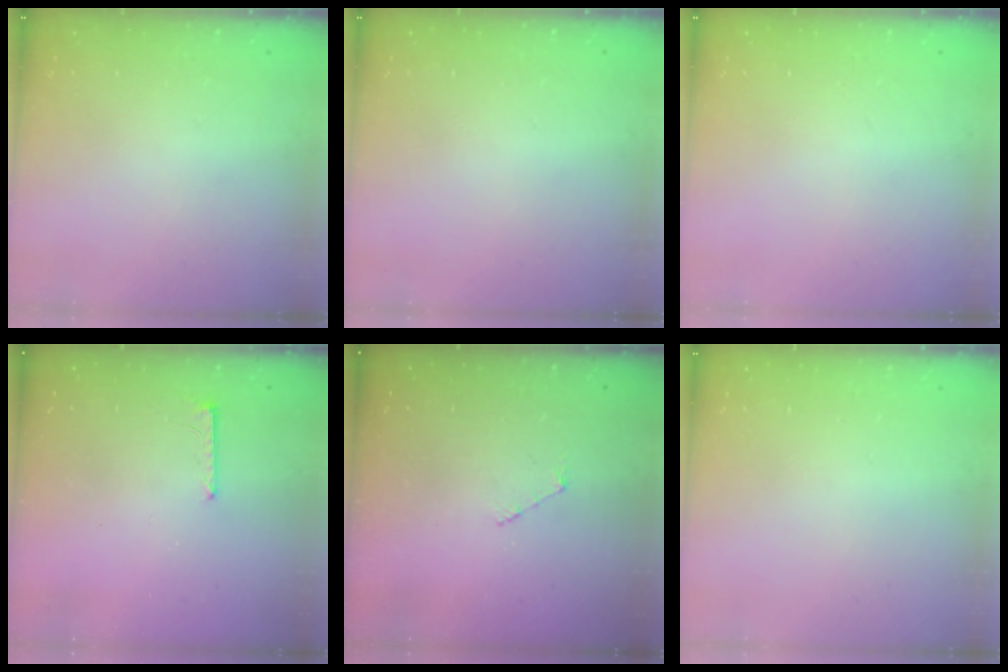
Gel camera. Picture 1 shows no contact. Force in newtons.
{"total": 0.0}
{"total": 0.0}
{"total": 6.2, "press": 6.2, "slide": 0.5}
{"total": 3.0, "press": 3.0, "slide": 0.3}
{"total": 0.0}